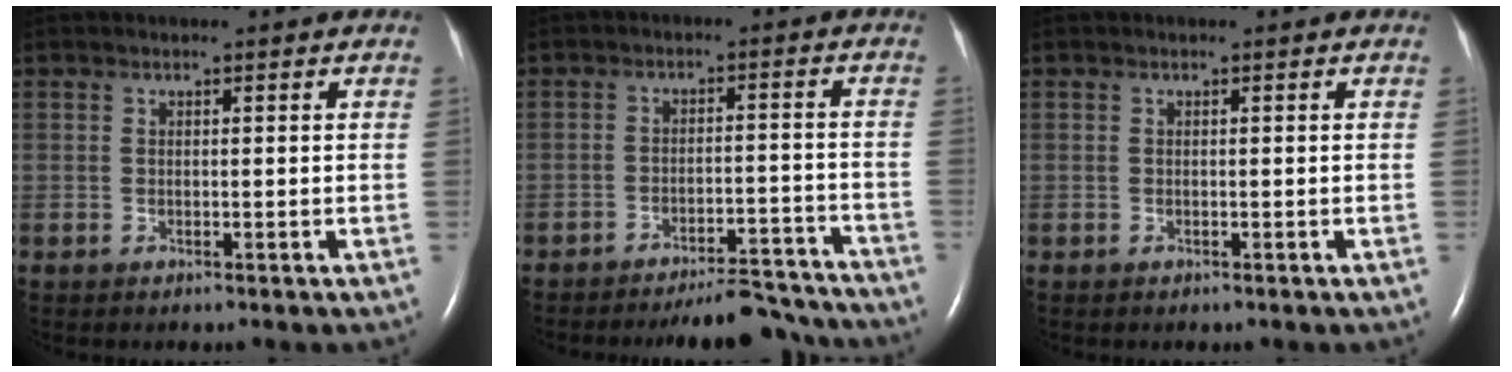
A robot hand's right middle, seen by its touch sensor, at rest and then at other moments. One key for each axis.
{"total": 10.6, "fx": -10.2, "fy": 1.6, "fz": 2.2, "tx": -0.014, "ty": 0.015, "tz": -0.137}
{"total": 0.0}